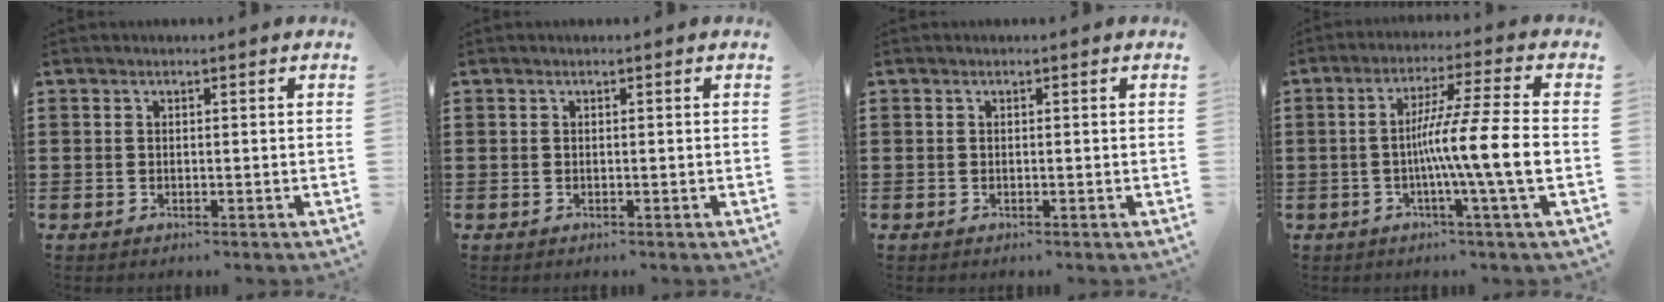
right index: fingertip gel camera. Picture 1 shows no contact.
{"total": 0.0}
{"total": 0.0}
{"total": 11.0, "force": [-1.8, -0.5, 10.9], "torque": [-0.187, -0.008, -0.037]}